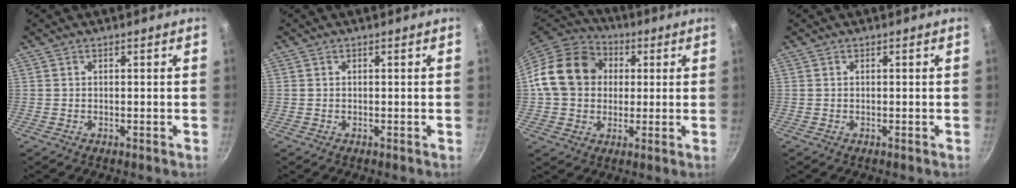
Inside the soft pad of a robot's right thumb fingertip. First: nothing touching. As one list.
[{"total": 0.0}, {"total": 16.9, "force": [2.3, 14.0, 9.2], "torque": [-0.146, 0.029, 0.025]}, {"total": 0.0}]